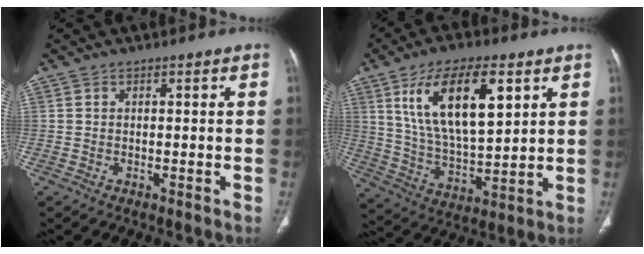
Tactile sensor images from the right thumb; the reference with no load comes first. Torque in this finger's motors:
{"motor_torque": [-1.44, 2.64, 1.85, 0.91, 0.24]}